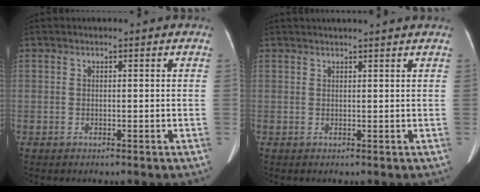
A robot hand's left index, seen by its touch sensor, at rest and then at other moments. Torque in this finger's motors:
{"motor_torque": [0.72, -1.42, 0.01, 0.06]}